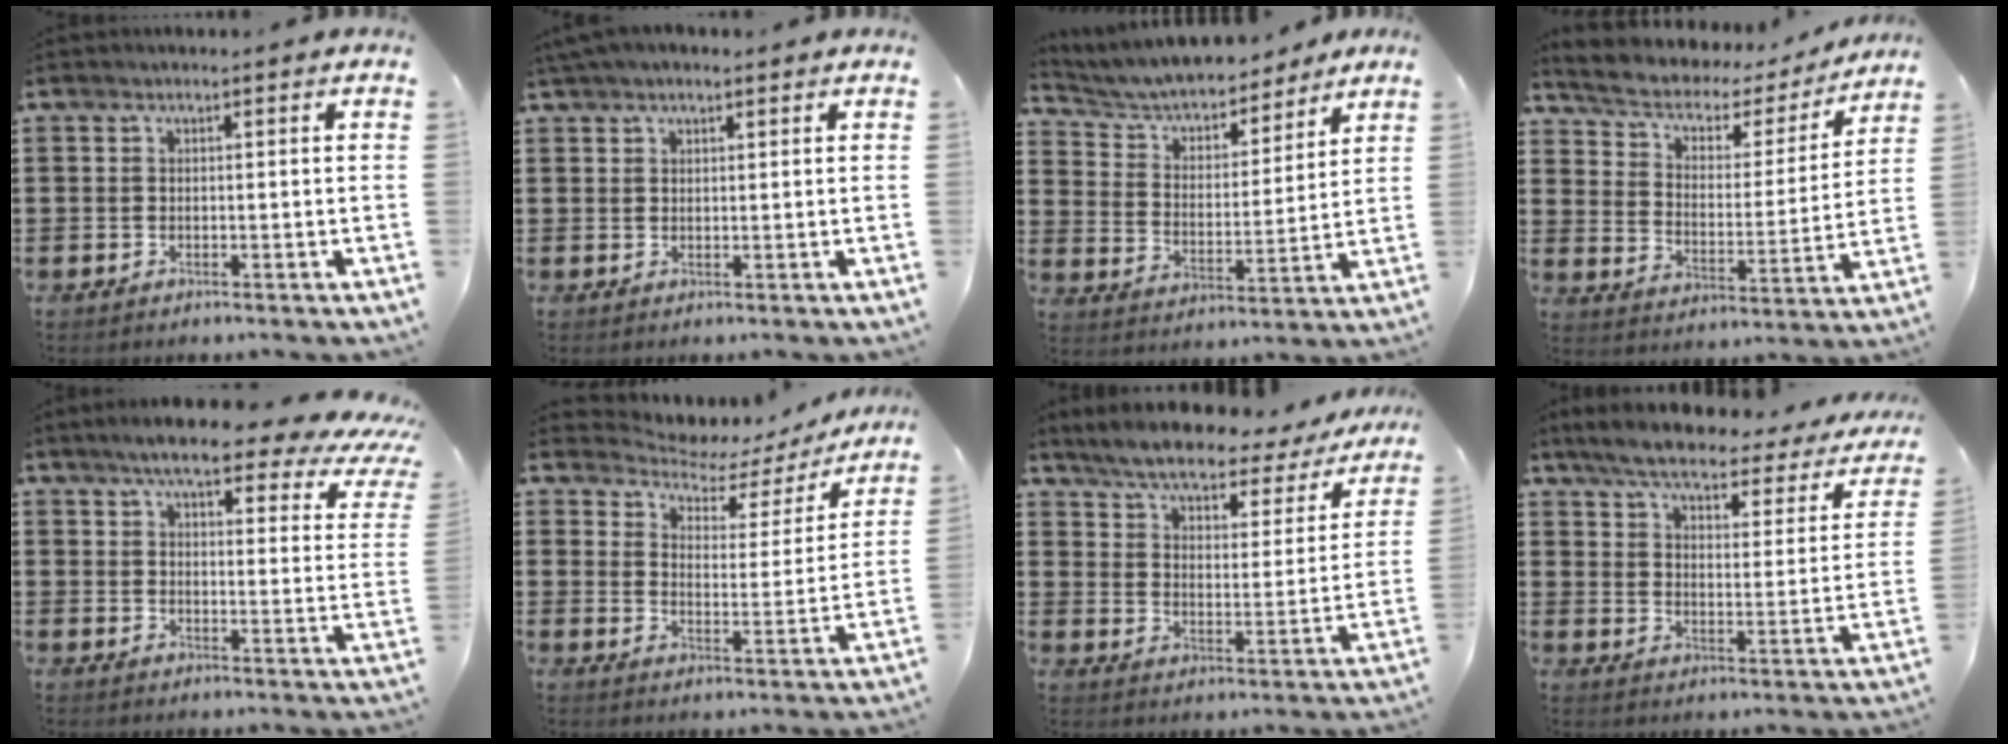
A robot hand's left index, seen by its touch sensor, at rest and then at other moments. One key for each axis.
{"total": 2.0, "fx": 1.7, "fy": 0.7, "fz": 0.8, "tx": -0.020, "ty": 0.005, "tz": 0.032}
{"total": 6.0, "fx": 5.6, "fy": 1.4, "fz": 1.3, "tx": -0.055, "ty": -0.035, "tz": 0.096}
{"total": 4.5, "fx": 3.4, "fy": 2.2, "fz": 1.9, "tx": -0.059, "ty": -0.023, "tz": 0.050}
{"total": 7.3, "fx": 6.0, "fy": 1.6, "fz": 3.9, "tx": -0.085, "ty": -0.027, "tz": 0.098}
{"total": 4.2, "fx": 3.8, "fy": 1.7, "fz": 1.0, "tx": -0.037, "ty": -0.031, "tz": 0.056}
{"total": 6.1, "fx": 5.5, "fy": 1.0, "fz": 2.5, "tx": -0.075, "ty": -0.032, "tz": 0.090}
{"total": 5.5, "fx": 4.6, "fy": 0.8, "fz": 2.9, "tx": -0.078, "ty": -0.026, "tz": 0.073}